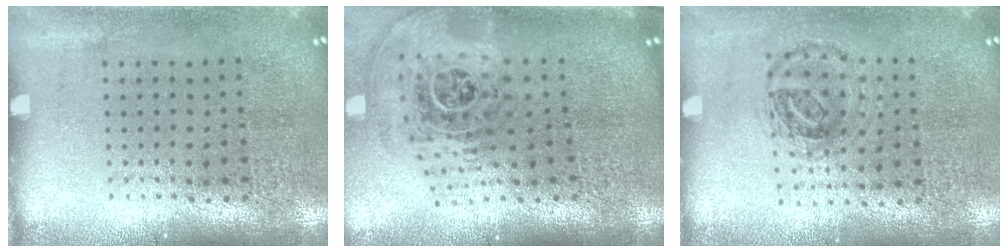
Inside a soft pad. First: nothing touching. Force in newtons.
{"total": 2.6, "press": 1.8, "slide": 1.9}
{"total": 0.9, "press": 0.9, "slide": 0.3}